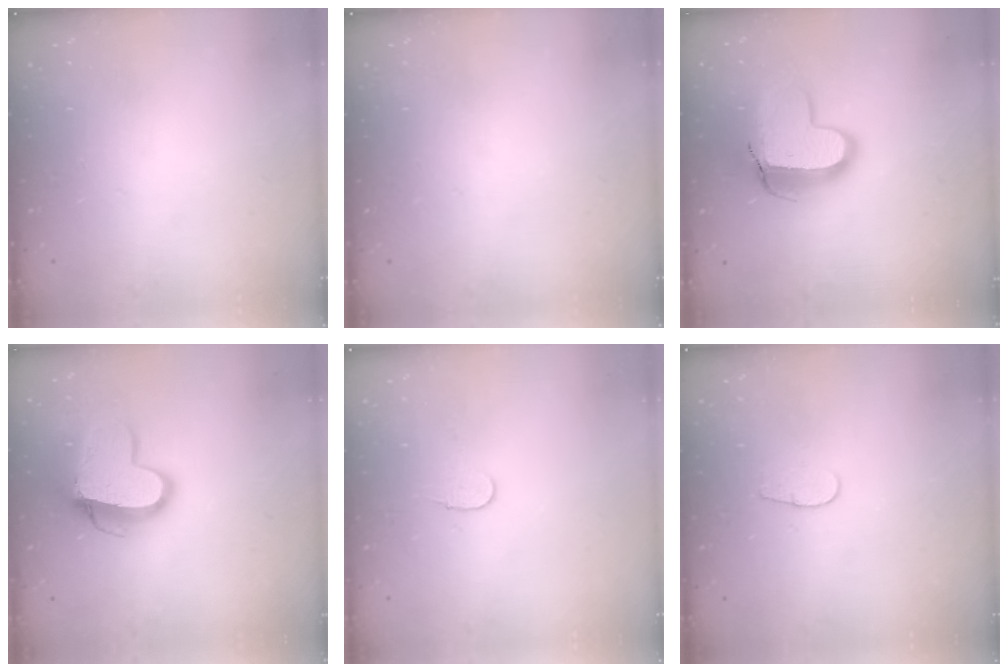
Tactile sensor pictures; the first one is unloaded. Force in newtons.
{"total": 0.0}
{"total": 12.7, "press": 12.7, "slide": 1.4}
{"total": 13.5, "press": 13.5, "slide": 1.1}
{"total": 5.0, "press": 5.0, "slide": 0.4}
{"total": 4.4, "press": 4.4, "slide": 0.3}